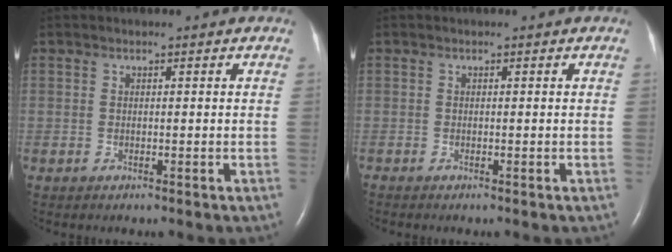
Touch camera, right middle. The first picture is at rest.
{"total": 0.0}